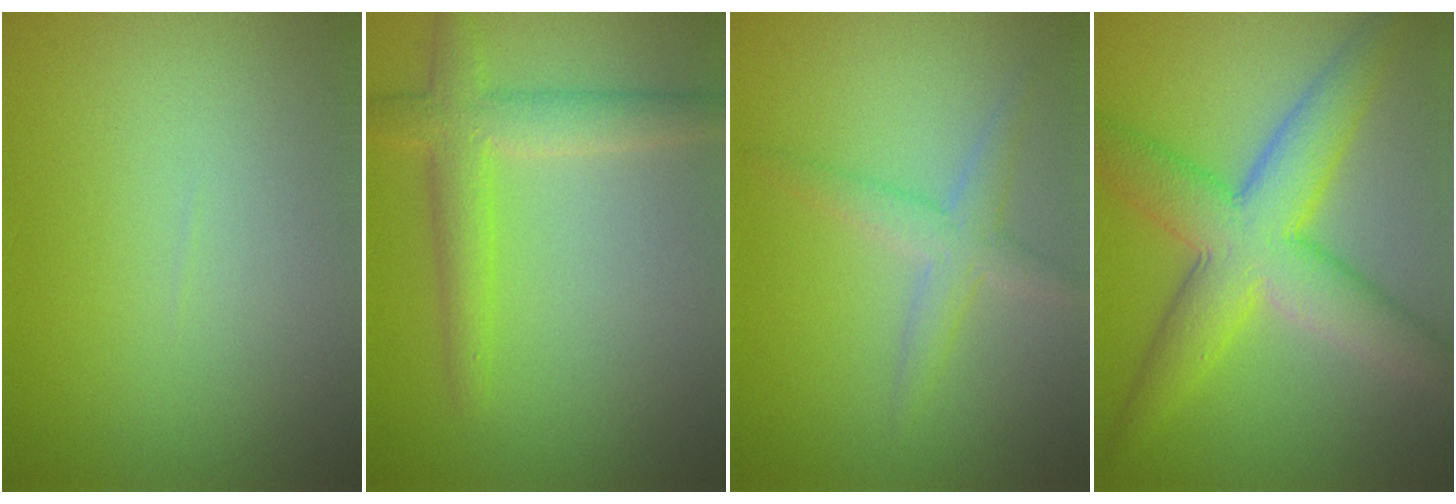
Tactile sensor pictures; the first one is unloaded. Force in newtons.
{"total": 4.1, "press": 4.1, "slide": 0.3}
{"total": 2.6, "press": 2.6, "slide": 0.1}
{"total": 8.3, "press": 8.3, "slide": 0.1}